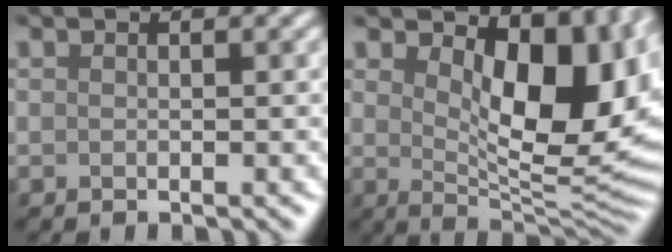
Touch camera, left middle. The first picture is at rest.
{"total": 11.1, "force": [2.8, 5.4, 9.3], "torque": [-0.123, -0.011, 0.048]}